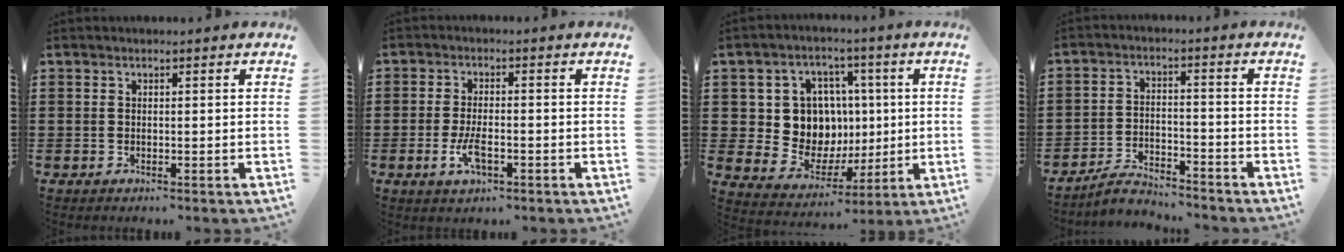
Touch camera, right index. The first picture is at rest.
{"total": 4.4, "force": [-1.5, 1.7, 3.8], "torque": [-0.086, -0.003, -0.033]}
{"total": 9.7, "force": [1.4, 8.9, 3.7], "torque": [-0.088, 0.010, 0.038]}
{"total": 4.5, "force": [-4.4, 0.5, 1.0], "torque": [-0.025, 0.005, -0.088]}